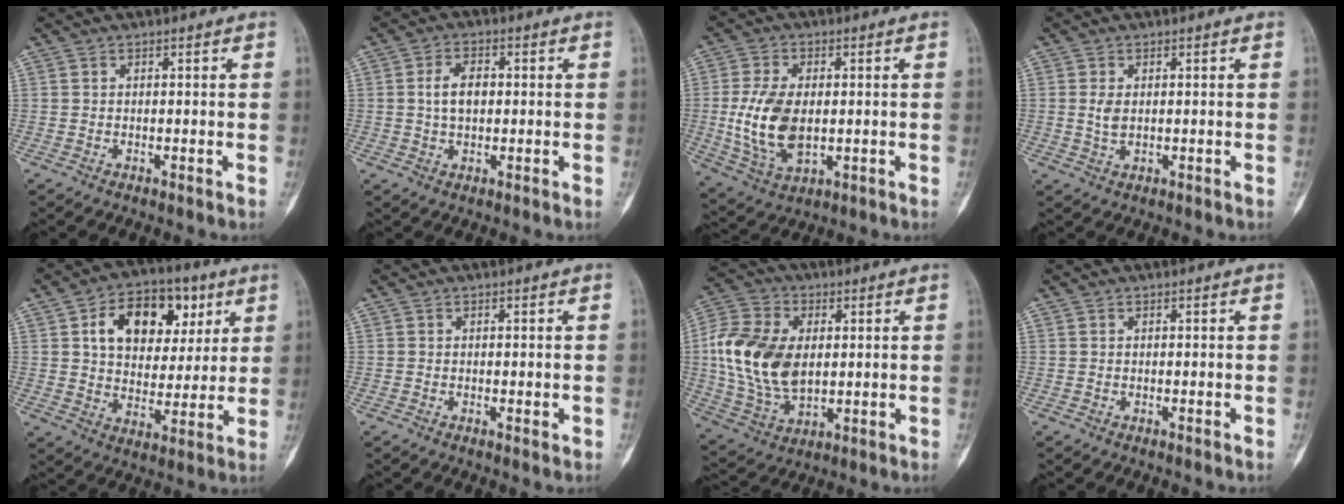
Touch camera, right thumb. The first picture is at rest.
{"total": 5.0, "force": [0.4, 3.0, 4.0], "torque": [-0.066, 0.006, 0.005]}
{"total": 12.3, "force": [-0.6, 7.1, 10.0], "torque": [-0.199, -0.008, 0.002]}
{"total": 2.3, "force": [0.2, 1.3, 1.9], "torque": [-0.042, -0.002, 0.009]}
{"total": 16.7, "force": [6.0, 11.2, 10.8], "torque": [-0.126, -0.002, 0.096]}
{"total": 1.2, "force": [-0.2, 0.6, 1.0], "torque": [-0.006, 0.000, -0.003]}
{"total": 18.2, "force": [1.6, 11.7, 13.8], "torque": [-0.266, -0.004, 0.035]}
{"total": 0.0}